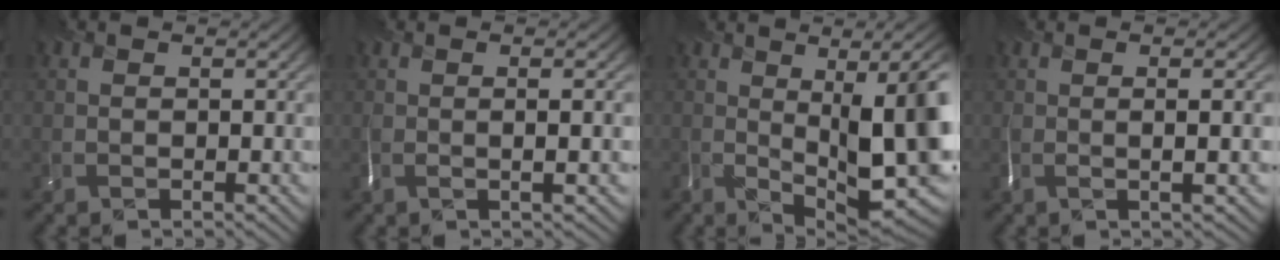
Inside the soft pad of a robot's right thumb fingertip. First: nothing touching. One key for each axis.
{"total": 2.3, "fx": -0.5, "fy": -0.3, "fz": 2.2, "tx": -0.026, "ty": 0.005, "tz": -0.015}
{"total": 12.7, "fx": -1.5, "fy": 3.6, "fz": 12.1, "tx": -0.153, "ty": -0.007, "tz": -0.007}
{"total": 2.9, "fx": -0.5, "fy": -0.2, "fz": 2.9, "tx": -0.038, "ty": 0.005, "tz": -0.013}